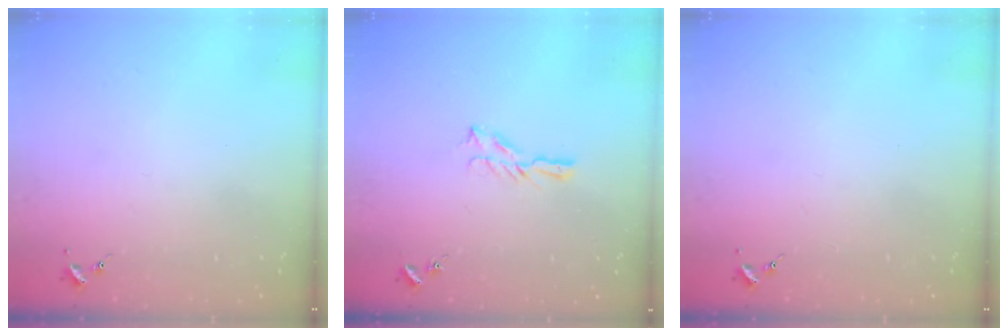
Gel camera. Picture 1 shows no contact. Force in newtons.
{"total": 5.1, "press": 5.1, "slide": 0.5}
{"total": 0.0}